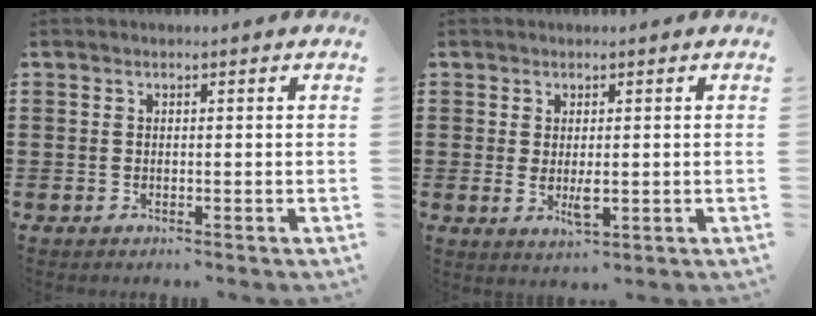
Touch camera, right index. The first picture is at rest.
{"total": 3.2, "force": [-0.1, 1.1, 3.0], "torque": [-0.045, -0.004, -0.002]}